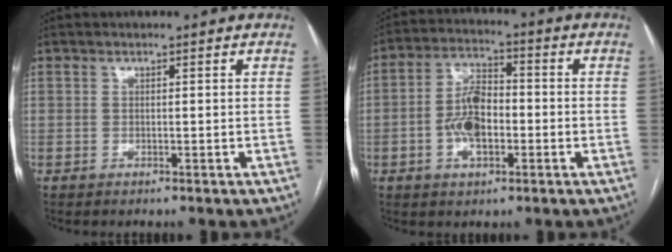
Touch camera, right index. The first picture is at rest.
{"total": 8.2, "force": [-1.7, 3.9, 7.0], "torque": [-0.145, 0.016, -0.031]}